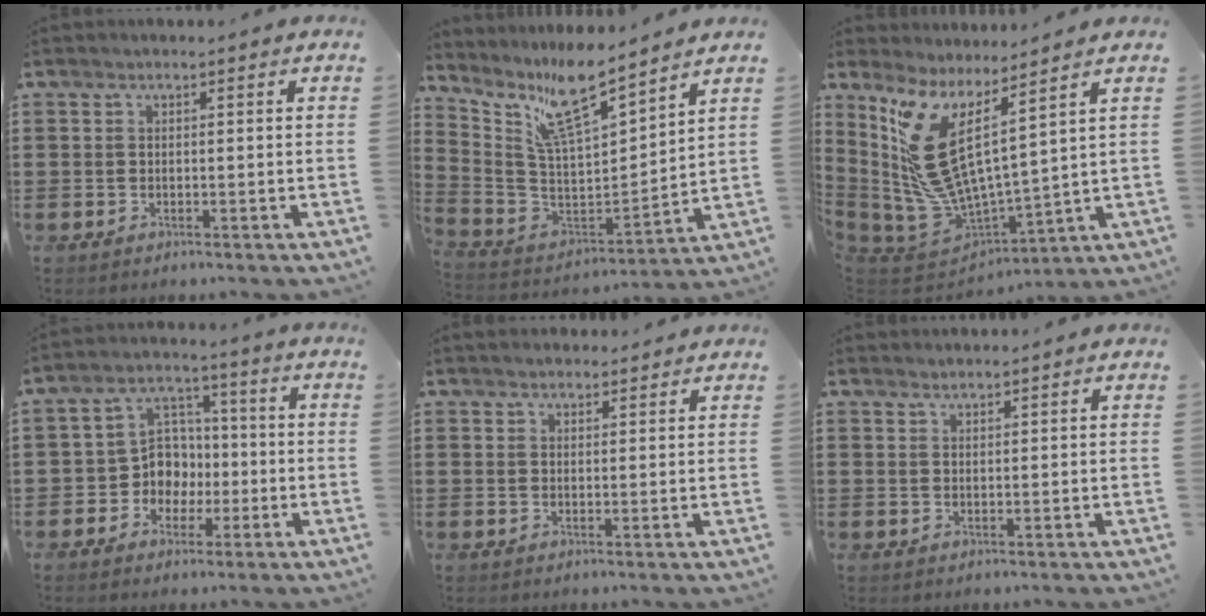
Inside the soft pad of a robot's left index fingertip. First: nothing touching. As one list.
[{"total": 11.4, "force": [9.2, 1.8, 6.5], "torque": [-0.158, -0.061, 0.159]}, {"total": 11.5, "force": [3.8, 4.2, 10.1], "torque": [-0.255, -0.064, 0.055]}, {"total": 6.8, "force": [-1.3, 6.3, 2.0], "torque": [-0.066, 0.008, -0.026]}, {"total": 1.9, "force": [1.8, 0.5, 0.1], "torque": [-0.005, 0.003, 0.036]}, {"total": 1.2, "force": [1.2, 0.0, 0.0], "torque": [-0.003, -0.002, 0.025]}]